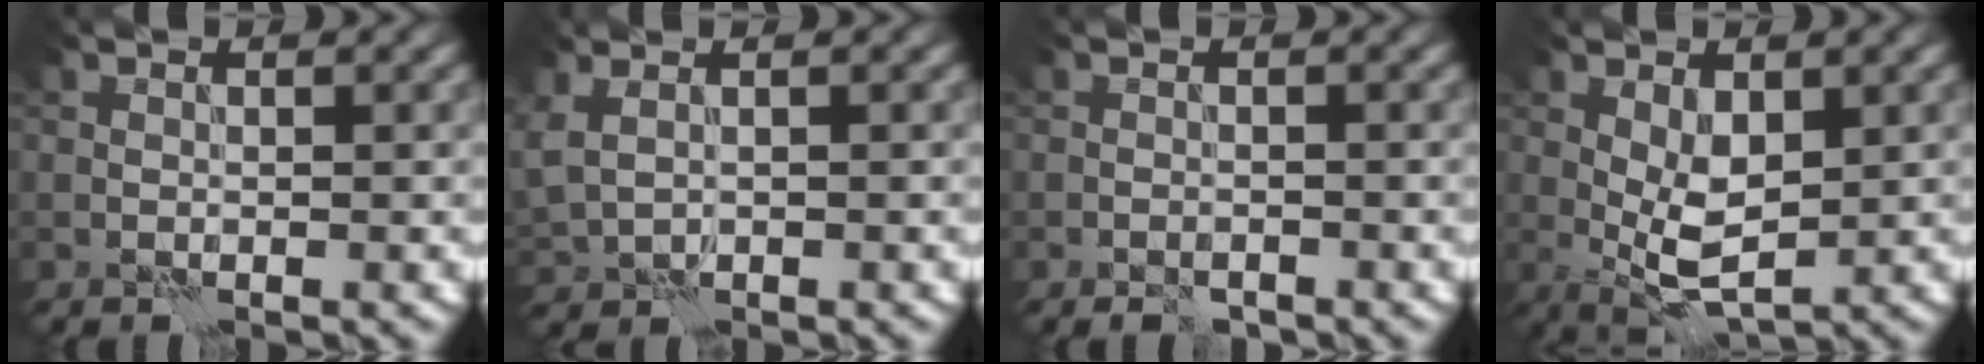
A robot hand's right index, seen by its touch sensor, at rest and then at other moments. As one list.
[{"total": 2.7, "force": [1.3, 1.6, 1.7], "torque": [-0.046, 0.014, 0.035]}, {"total": 1.2, "force": [-1.0, 0.4, 0.5], "torque": [-0.005, -0.001, -0.019]}, {"total": 3.8, "force": [0.4, 1.6, 3.4], "torque": [-0.066, -0.001, 0.009]}]